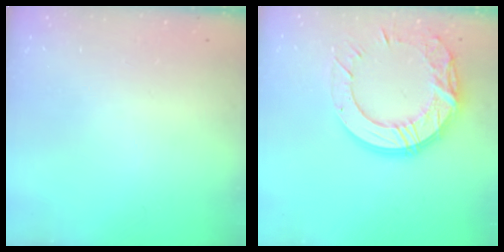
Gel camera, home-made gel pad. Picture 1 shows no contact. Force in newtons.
{"total": 18.4, "press": 18.3, "slide": 1.1}